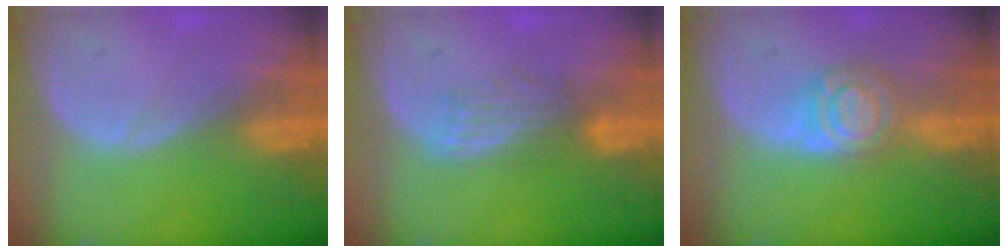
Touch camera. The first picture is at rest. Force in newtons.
{"total": 3.2, "press": 3.1, "slide": 0.7}
{"total": 5.7, "press": 5.6, "slide": 0.4}